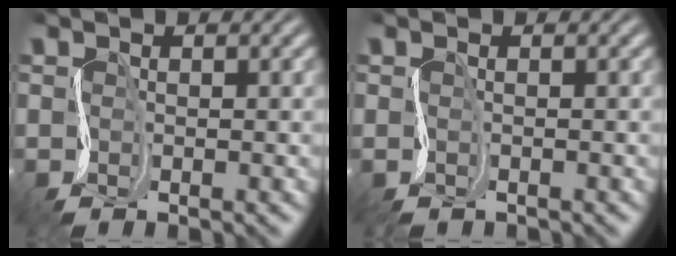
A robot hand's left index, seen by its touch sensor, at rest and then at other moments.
{"total": 0.0}